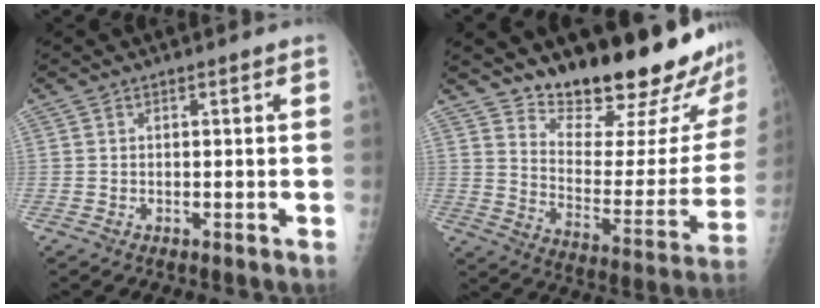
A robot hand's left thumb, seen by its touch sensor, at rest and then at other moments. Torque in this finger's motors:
{"motor_torque": [0.56, 0.18, -0.24, -0.70, 0.09]}